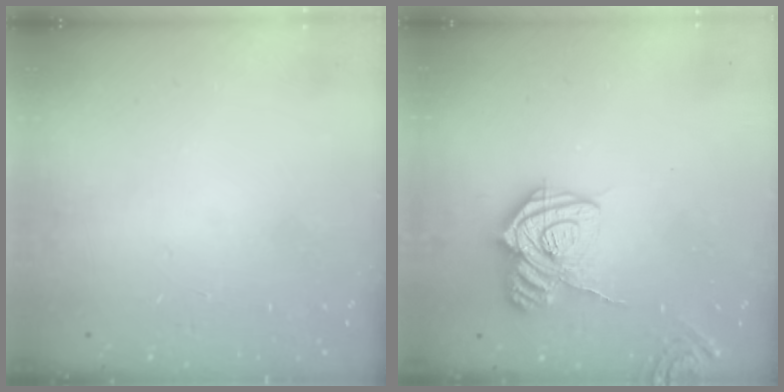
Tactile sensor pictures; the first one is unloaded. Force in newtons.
{"total": 14.7, "press": 14.6, "slide": 1.5}